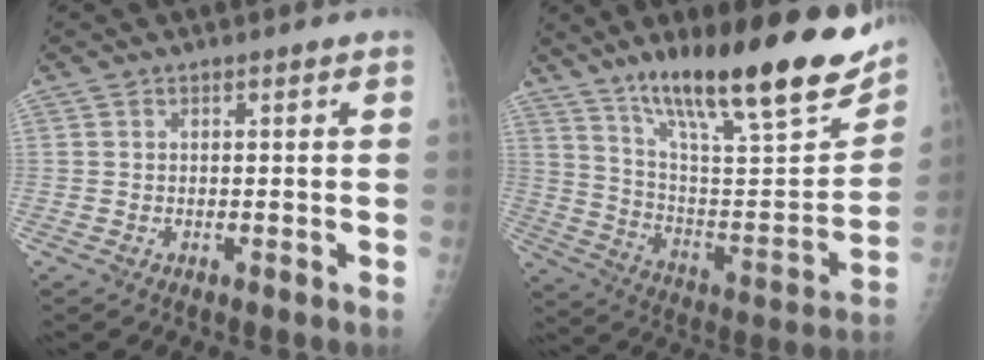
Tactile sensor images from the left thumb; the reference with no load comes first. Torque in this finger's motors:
{"motor_torque": [0.35, 0.25, 1.43, -1.34, 0.13]}